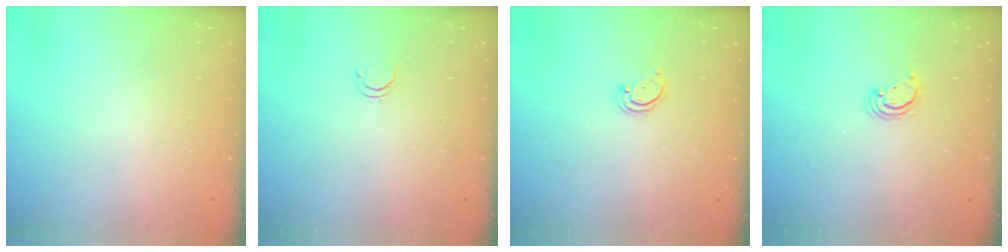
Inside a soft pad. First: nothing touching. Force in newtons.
{"total": 3.1, "press": 3.1, "slide": 0.4}
{"total": 1.8, "press": 1.8, "slide": 0.2}
{"total": 2.7, "press": 2.7, "slide": 0.1}